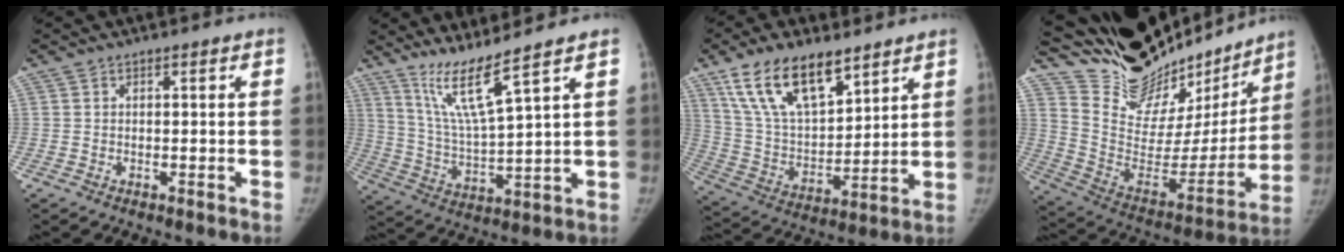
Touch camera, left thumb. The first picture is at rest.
{"total": 9.9, "force": [7.4, -0.8, 6.6], "torque": [-0.130, -0.061, 0.156]}
{"total": 18.0, "force": [11.5, 8.1, 11.2], "torque": [-0.167, -0.049, 0.225]}
{"total": 29.9, "force": [26.0, 10.0, 11.0], "torque": [-0.144, -0.132, 0.398]}